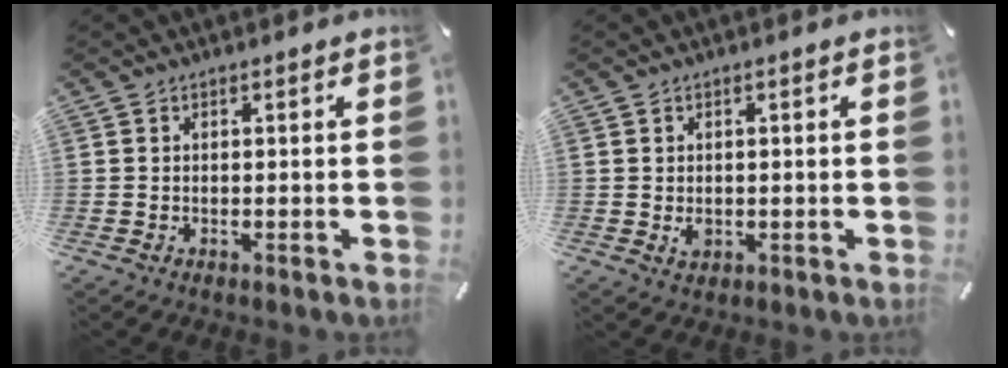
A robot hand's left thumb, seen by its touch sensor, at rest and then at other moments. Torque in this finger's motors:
{"motor_torque": [0.52, 0.72, 0.09, -0.04, 0.13]}